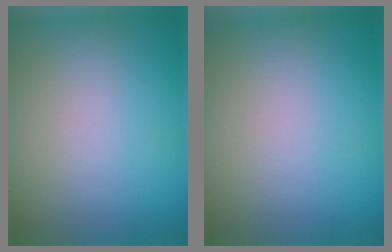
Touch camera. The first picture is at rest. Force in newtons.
{"total": 0.0}